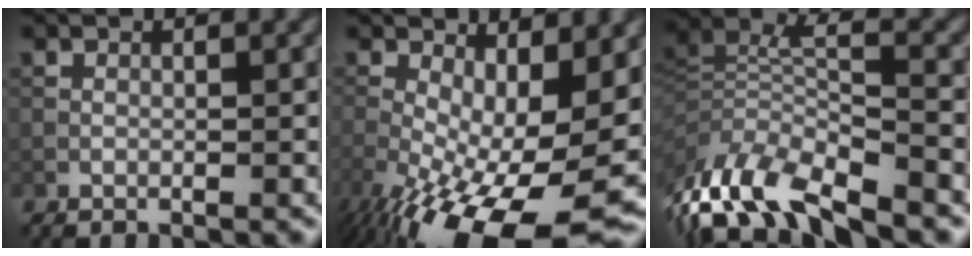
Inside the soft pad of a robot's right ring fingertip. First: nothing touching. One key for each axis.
{"total": 15.7, "fx": -4.9, "fy": 6.4, "fz": 13.5, "tx": -0.228, "ty": -0.029, "tz": -0.069}
{"total": 10.8, "fx": -7.0, "fy": 2.9, "fz": 7.7, "tx": -0.160, "ty": 0.012, "tz": -0.123}